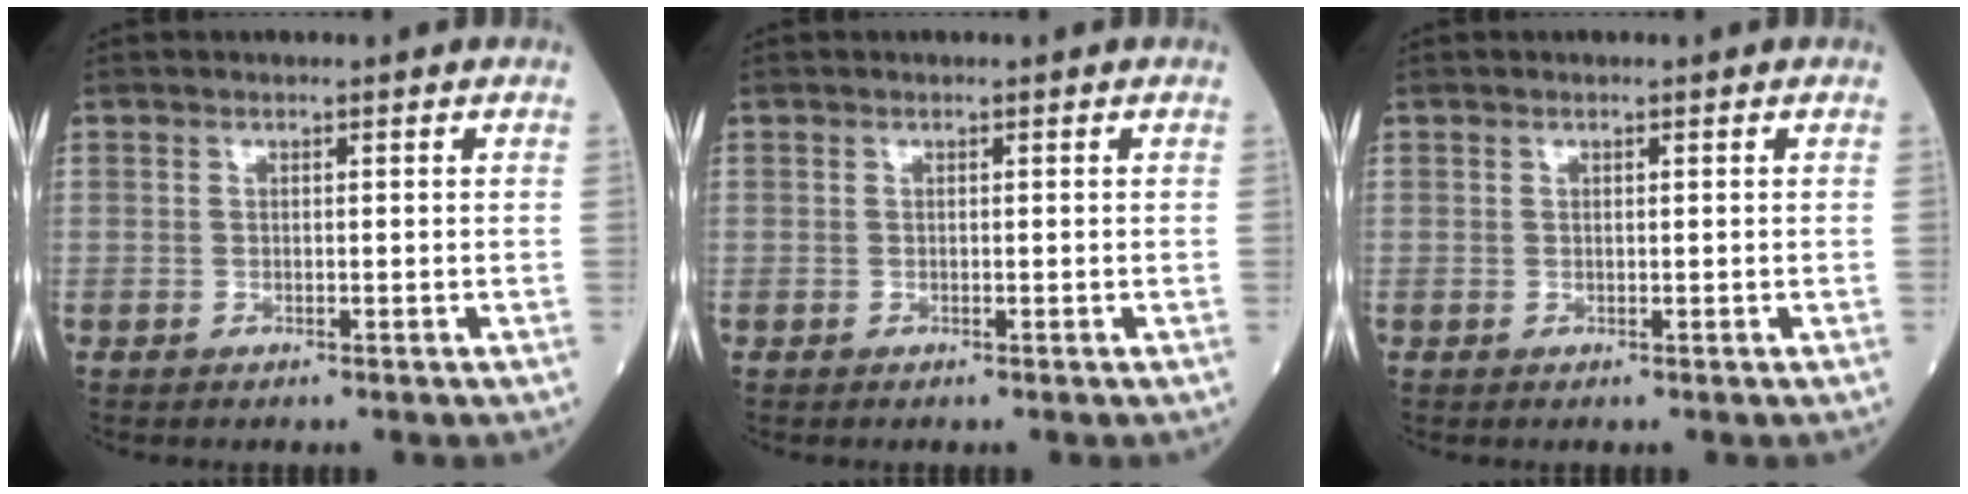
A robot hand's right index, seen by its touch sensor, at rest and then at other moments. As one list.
[{"total": 0.0}, {"total": 0.0}]